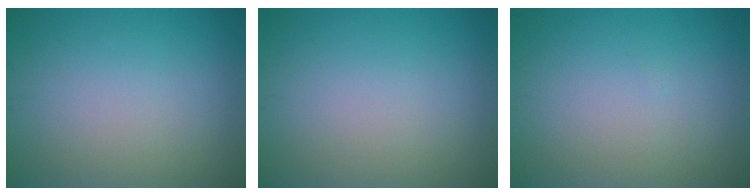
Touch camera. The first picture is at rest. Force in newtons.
{"total": 0.0}
{"total": 0.0}